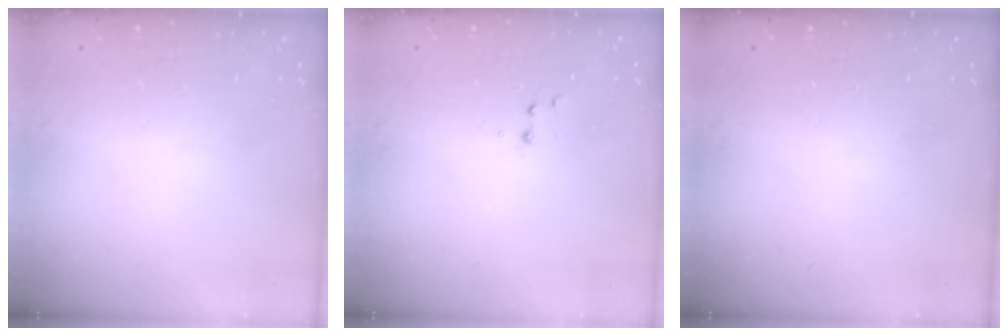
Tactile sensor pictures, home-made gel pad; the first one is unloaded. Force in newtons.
{"total": 3.2, "press": 3.1, "slide": 1.0}
{"total": 0.0}